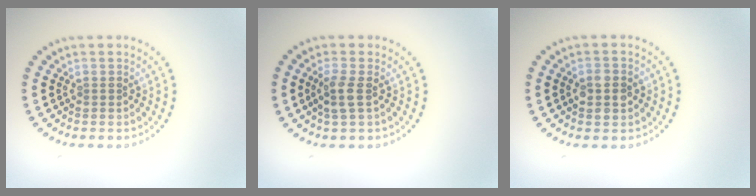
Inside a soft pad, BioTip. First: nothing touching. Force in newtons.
{"total": 1.9, "press": 1.7, "slide": 0.9}
{"total": 2.7, "press": 2.7, "slide": 0.1}